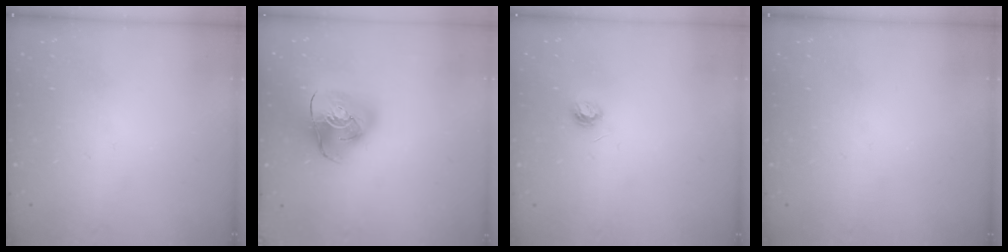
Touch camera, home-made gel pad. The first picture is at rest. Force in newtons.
{"total": 14.6, "press": 14.4, "slide": 2.1}
{"total": 3.9, "press": 3.9, "slide": 0.5}
{"total": 0.0}